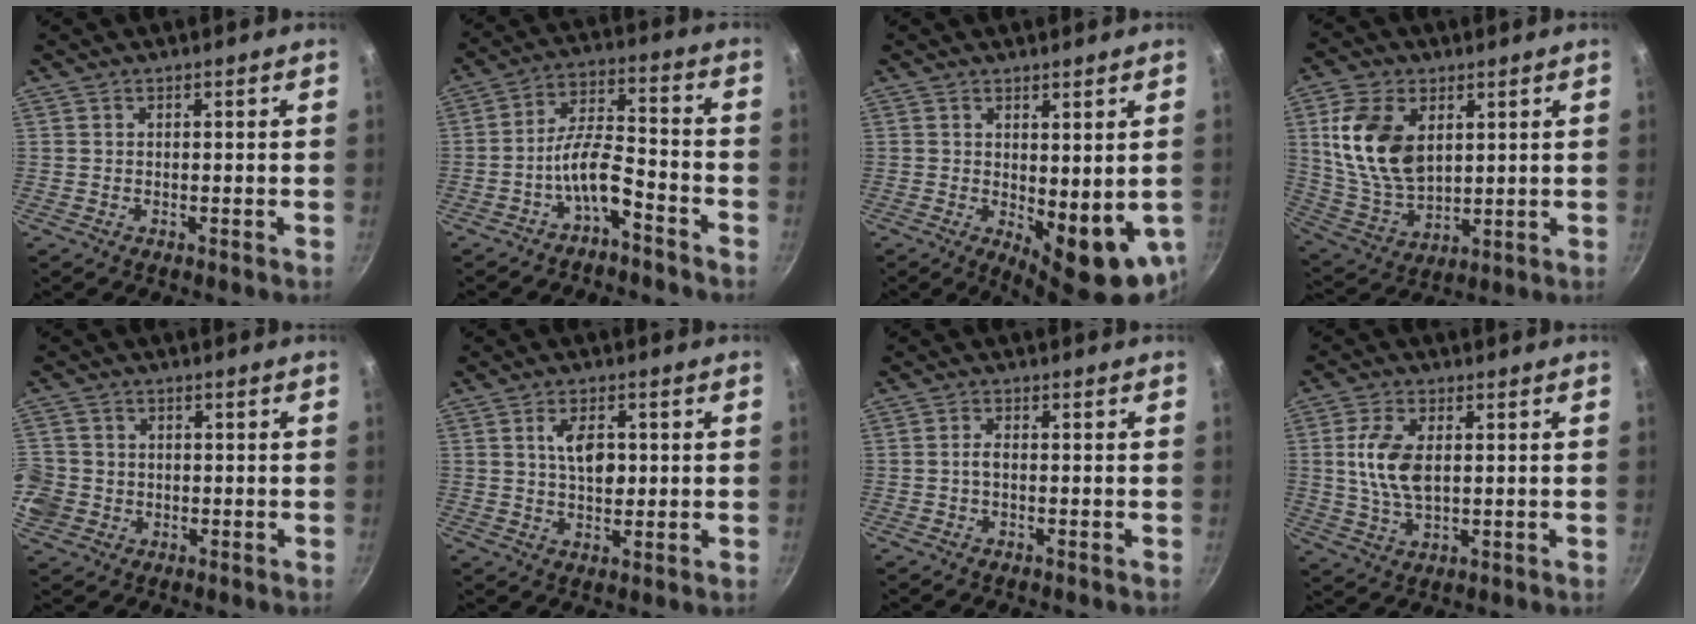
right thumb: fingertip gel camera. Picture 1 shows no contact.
{"total": 8.4, "force": [-5.2, 3.2, 5.7], "torque": [-0.102, 0.058, -0.091]}
{"total": 10.3, "force": [-0.1, 4.3, 9.3], "torque": [-0.103, -0.015, 0.013]}
{"total": 15.2, "force": [4.1, 9.6, 11.0], "torque": [-0.194, -0.020, 0.091]}
{"total": 10.6, "force": [-1.0, 9.9, 3.6], "torque": [-0.097, 0.024, -0.015]}
{"total": 6.5, "force": [1.1, 3.6, 5.3], "torque": [-0.076, -0.004, 0.017]}
{"total": 1.6, "force": [-0.3, 0.8, 1.4], "torque": [-0.029, 0.009, -0.009]}
{"total": 9.0, "force": [1.2, 4.9, 7.4], "torque": [-0.145, 0.000, 0.024]}